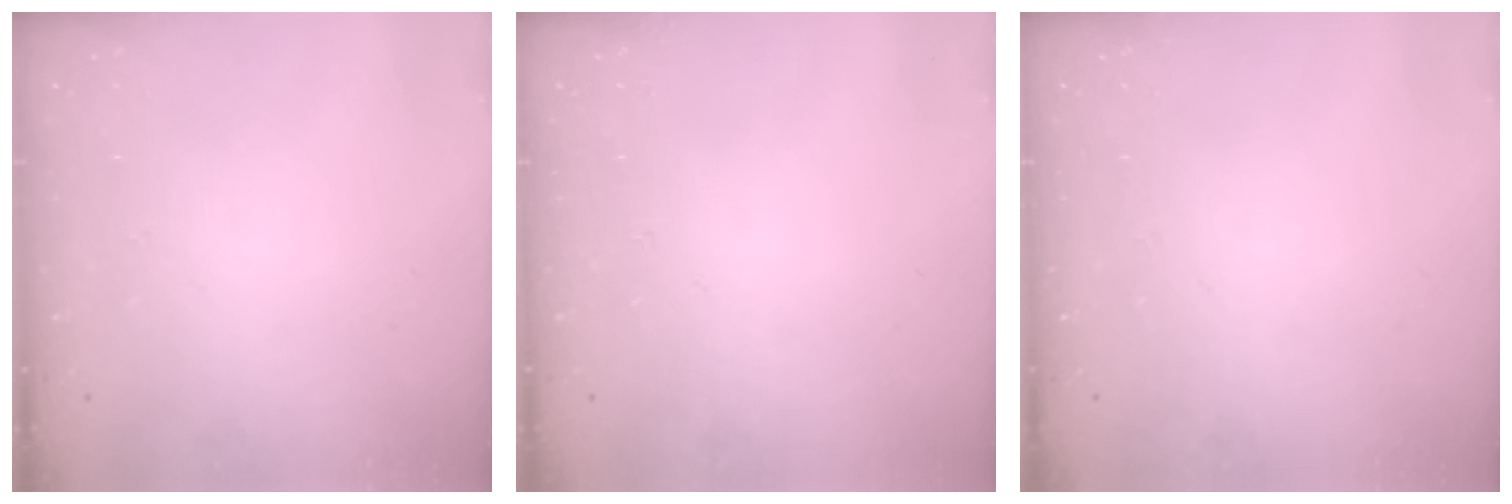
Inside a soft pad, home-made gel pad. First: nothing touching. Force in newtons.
{"total": 0.0}
{"total": 0.0}